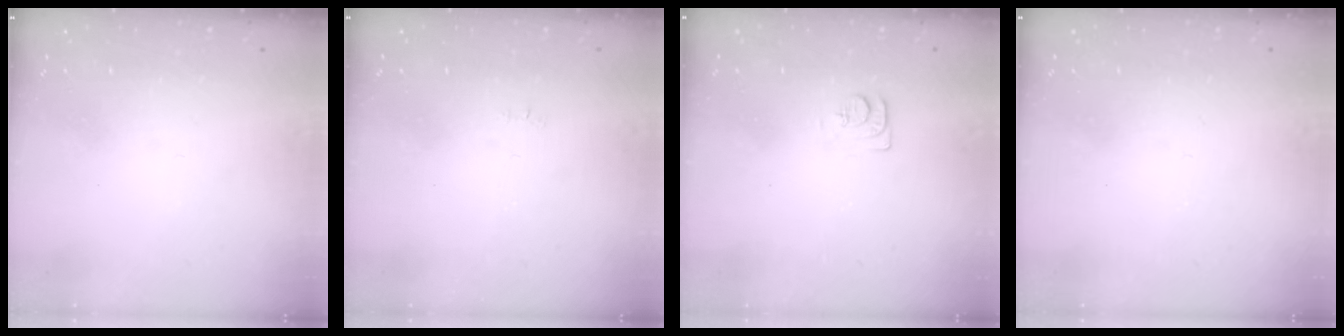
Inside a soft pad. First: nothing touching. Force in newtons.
{"total": 2.5, "press": 2.5, "slide": 0.3}
{"total": 6.7, "press": 6.7, "slide": 0.6}
{"total": 1.8, "press": 1.8, "slide": 0.4}